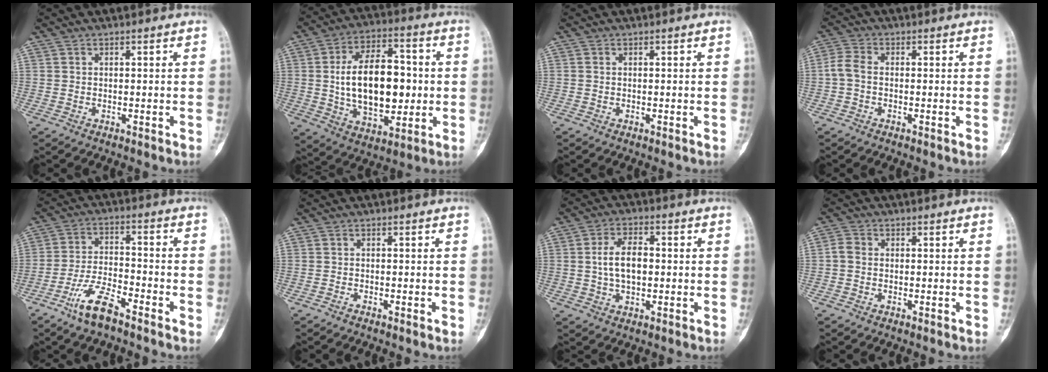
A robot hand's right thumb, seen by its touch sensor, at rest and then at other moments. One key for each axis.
{"total": 19.4, "fx": 0.3, "fy": 11.3, "fz": 15.8, "tx": -0.231, "ty": 0.012, "tz": 0.013}
{"total": 0.0}
{"total": 3.3, "fx": -0.5, "fy": 2.0, "fz": 2.6, "tx": -0.063, "ty": 0.008, "tz": -0.020}
{"total": 8.7, "fx": -5.9, "fy": 2.2, "fz": 5.9, "tx": -0.123, "ty": 0.029, "tz": -0.116}
{"total": 0.6, "fx": -0.4, "fy": 0.0, "fz": 0.4, "tx": -0.008, "ty": -0.001, "tz": -0.010}
{"total": 7.4, "fx": 0.2, "fy": 4.2, "fz": 6.0, "tx": -0.106, "ty": 0.013, "tz": 0.002}
{"total": 2.1, "fx": -0.3, "fy": 1.6, "fz": 1.3, "tx": -0.024, "ty": 0.002, "tz": -0.014}